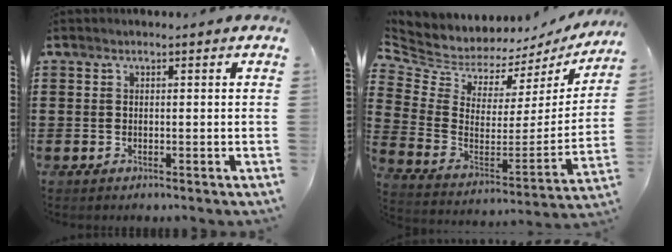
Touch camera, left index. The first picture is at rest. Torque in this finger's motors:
{"motor_torque": [1.11, -1.03, 0.17, 0.02]}